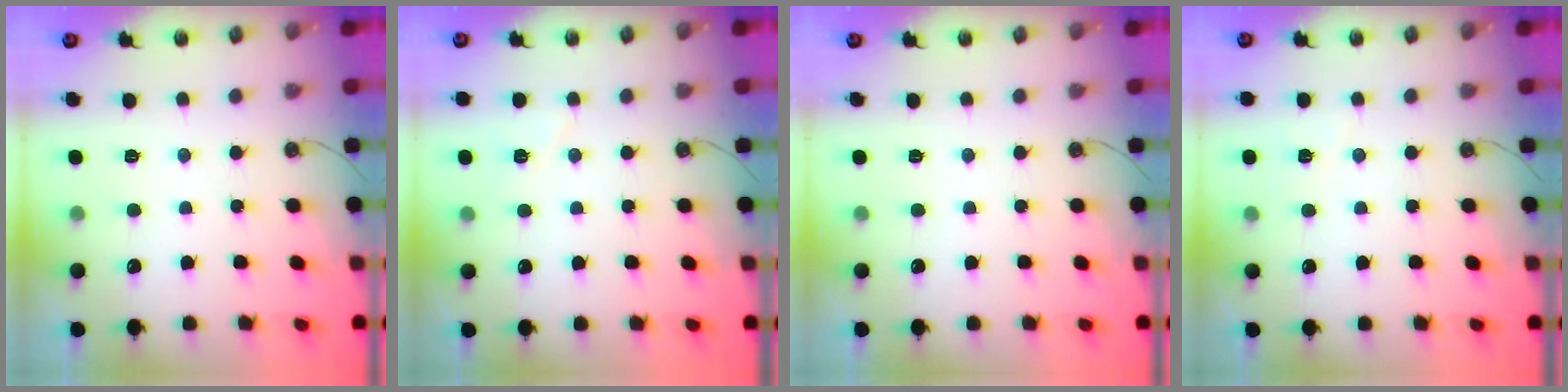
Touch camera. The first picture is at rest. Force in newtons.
{"total": 5.8, "press": 5.2, "slide": 2.5}
{"total": 0.0}
{"total": 3.5, "press": 3.4, "slide": 0.7}